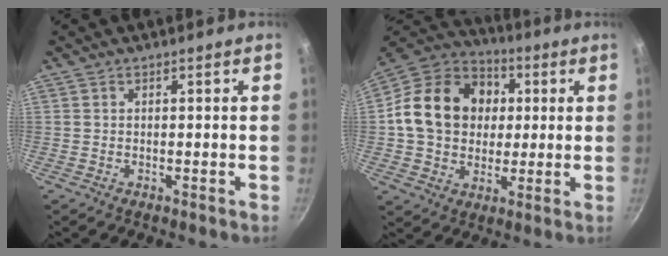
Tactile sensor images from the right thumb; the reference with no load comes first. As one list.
[{"total": 19.1, "force": [2.3, 15.4, 11.0], "torque": [-0.167, 0.025, 0.031]}]